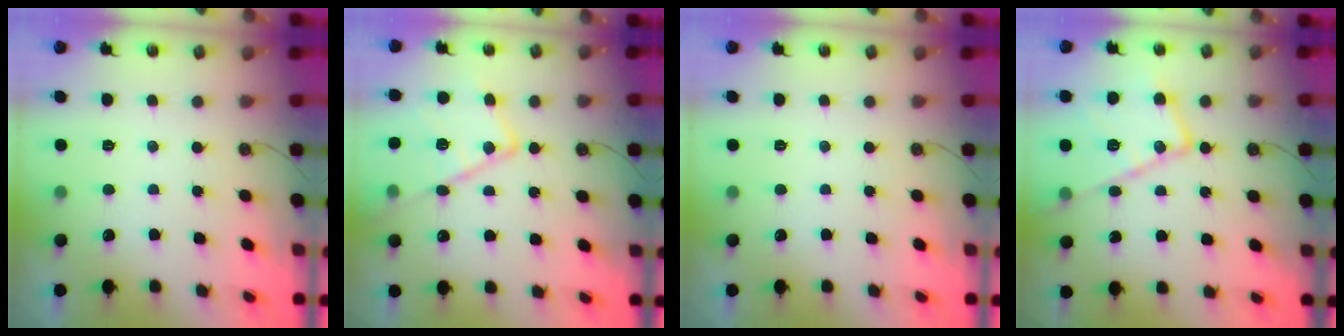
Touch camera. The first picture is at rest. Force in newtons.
{"total": 17.1, "press": 17.1, "slide": 1.0}
{"total": 0.0}
{"total": 18.5, "press": 18.4, "slide": 1.8}